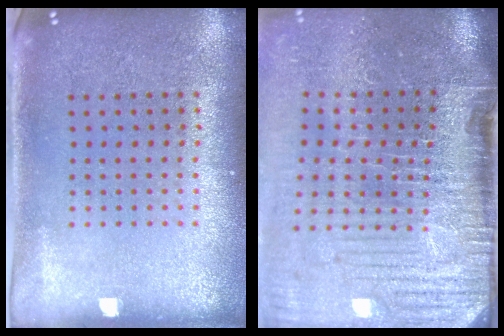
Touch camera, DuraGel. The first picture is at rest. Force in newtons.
{"total": 5.1, "press": 4.2, "slide": 2.9}